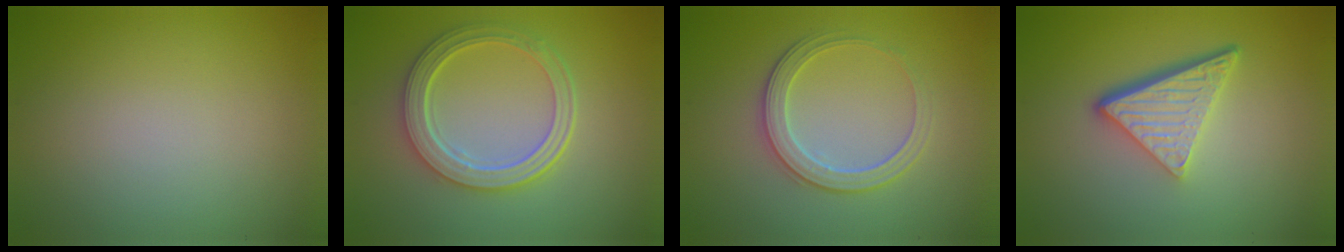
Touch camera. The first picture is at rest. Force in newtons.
{"total": 5.5, "press": 4.2, "slide": 3.5}
{"total": 2.9, "press": 2.9, "slide": 0.3}
{"total": 5.4, "press": 3.6, "slide": 4.0}